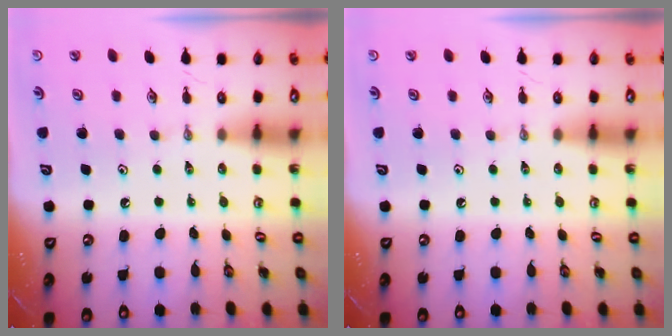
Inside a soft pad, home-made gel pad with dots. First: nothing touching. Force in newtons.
{"total": 0.0}